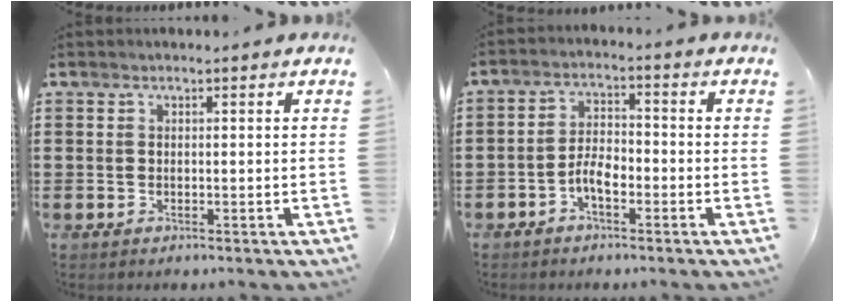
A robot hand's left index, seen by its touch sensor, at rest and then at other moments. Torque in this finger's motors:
{"motor_torque": [0.23, 0.07, 0.32, 0.07]}